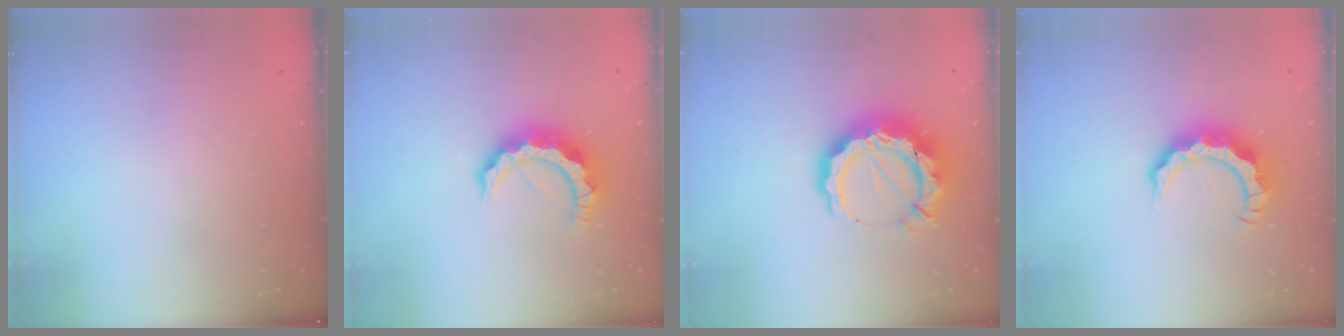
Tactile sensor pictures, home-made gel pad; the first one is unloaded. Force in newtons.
{"total": 9.9, "press": 9.9, "slide": 0.9}
{"total": 15.1, "press": 15.0, "slide": 1.4}
{"total": 9.5, "press": 9.5, "slide": 0.6}